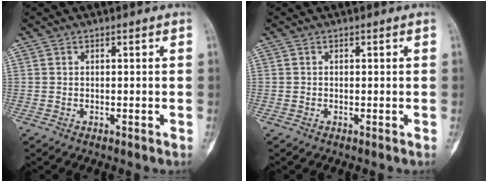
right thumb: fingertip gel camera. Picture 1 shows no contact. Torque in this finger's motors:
{"motor_torque": [-0.16, 0.05, -0.35, -0.03, -0.08]}